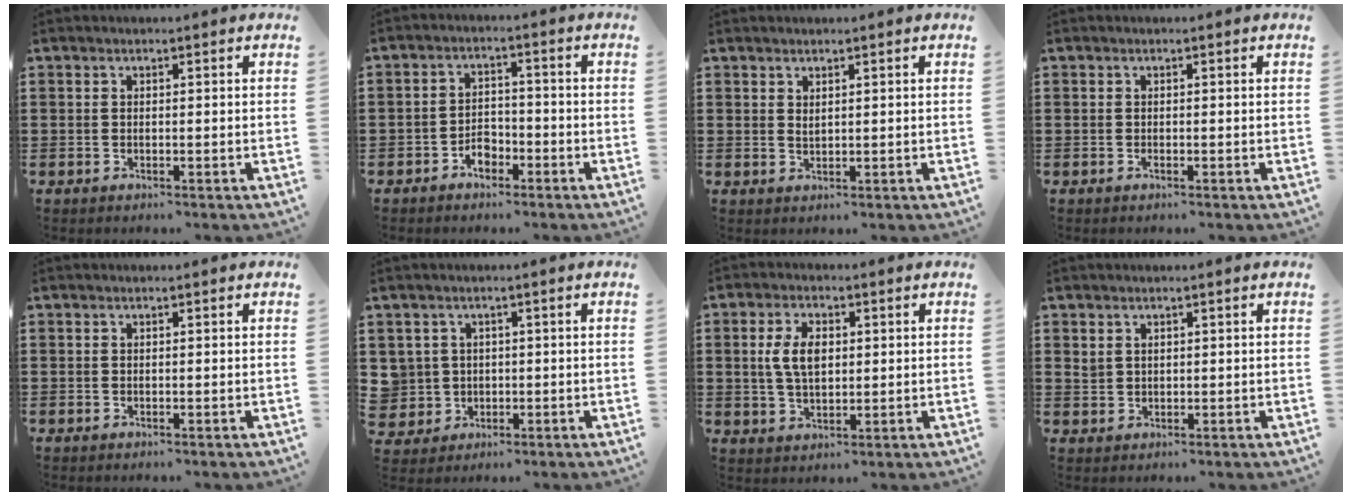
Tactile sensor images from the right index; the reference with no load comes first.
{"total": 3.1, "force": [-2.2, 1.9, 1.1], "torque": [-0.022, 0.006, -0.045]}
{"total": 1.1, "force": [0.9, 0.3, 0.5], "torque": [-0.013, -0.001, 0.017]}
{"total": 0.0}
{"total": 0.0}
{"total": 3.4, "force": [0.3, 3.4, 0.2], "torque": [-0.032, 0.007, 0.002]}
{"total": 5.7, "force": [0.9, 3.0, 4.8], "torque": [-0.114, 0.007, 0.009]}
{"total": 1.5, "force": [1.1, 0.9, 0.2], "torque": [-0.005, 0.003, 0.023]}